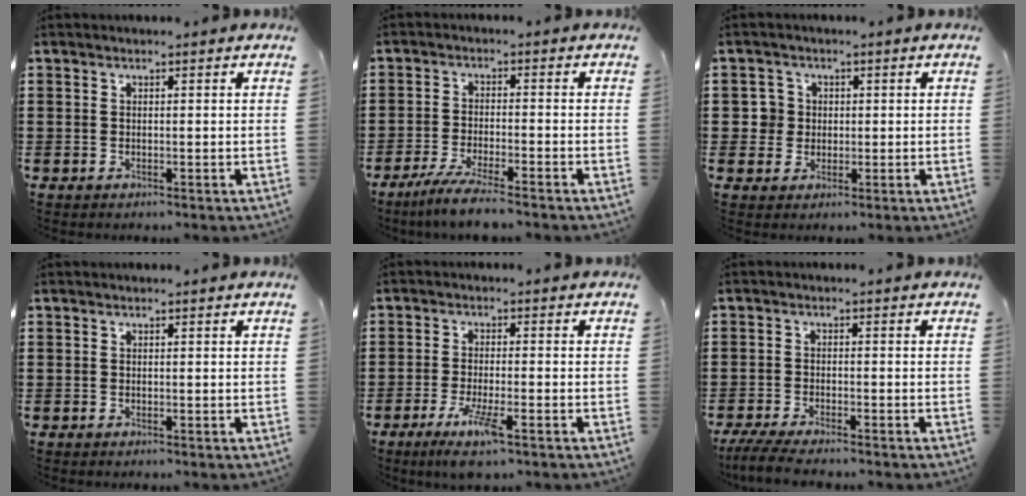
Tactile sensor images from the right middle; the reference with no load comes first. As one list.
[{"total": 5.0, "force": [-4.3, -0.2, 2.5], "torque": [-0.056, -0.017, -0.082]}, {"total": 1.3, "force": [0.1, 1.3, 0.2], "torque": [-0.009, 0.004, 0.002]}, {"total": 0.0}, {"total": 4.9, "force": [-2.9, 0.6, 4.0], "torque": [-0.083, -0.012, -0.051]}, {"total": 4.1, "force": [-3.8, 0.2, 1.6], "torque": [-0.047, -0.016, -0.078]}]